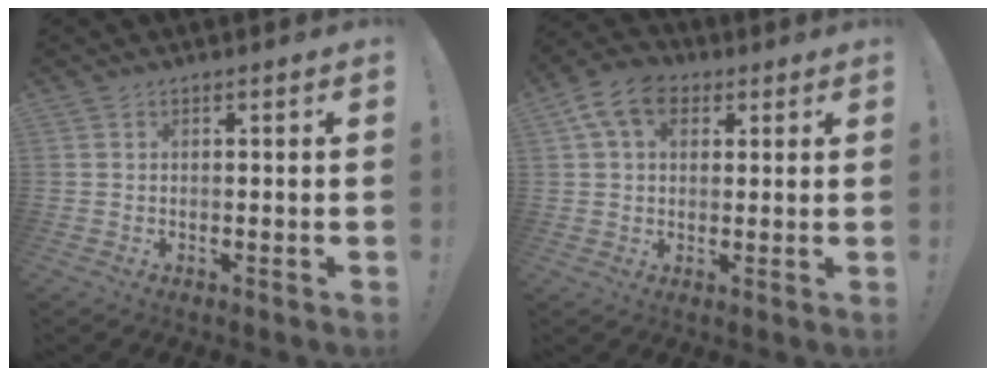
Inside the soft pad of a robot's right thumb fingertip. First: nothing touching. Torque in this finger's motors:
{"motor_torque": [-0.06, -0.06, 0.16, -0.01, 0.25]}